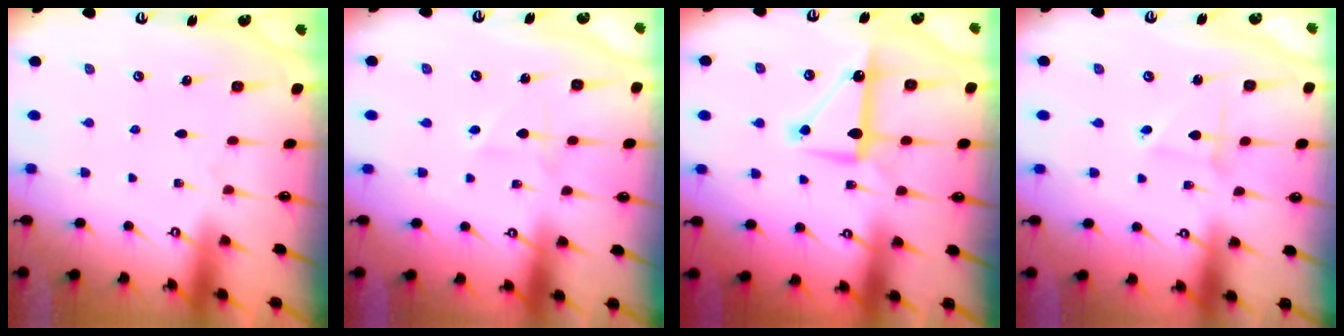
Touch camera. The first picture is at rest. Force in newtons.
{"total": 2.5, "press": 2.5, "slide": 0.3}
{"total": 10.2, "press": 10.2, "slide": 0.8}
{"total": 2.4, "press": 2.4, "slide": 0.2}